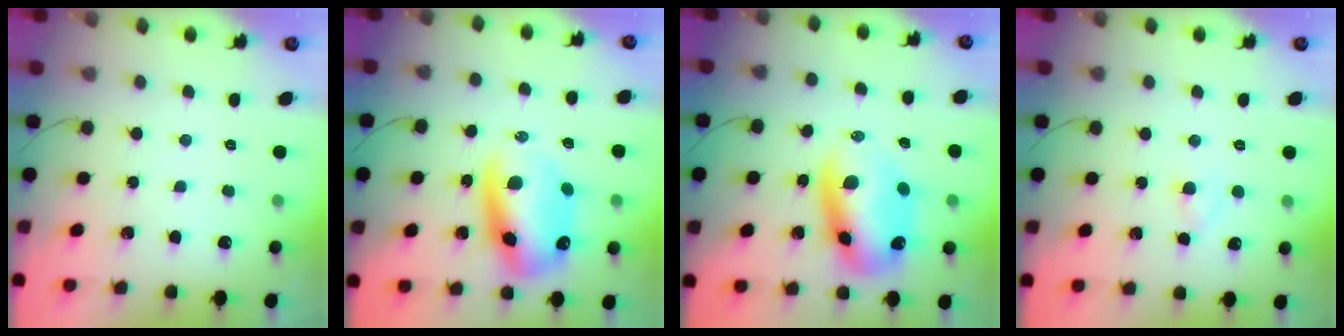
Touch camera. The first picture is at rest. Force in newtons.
{"total": 14.3, "press": 13.8, "slide": 3.7}
{"total": 11.8, "press": 11.5, "slide": 2.6}
{"total": 2.2, "press": 2.0, "slide": 0.9}